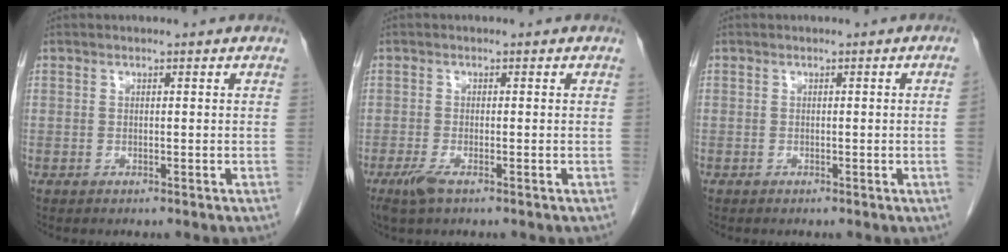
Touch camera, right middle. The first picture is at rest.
{"total": 2.6, "force": [-1.6, 0.5, 2.0], "torque": [-0.046, -0.006, -0.032]}
{"total": 1.4, "force": [-0.2, -0.6, 1.2], "torque": [-0.006, -0.001, -0.002]}